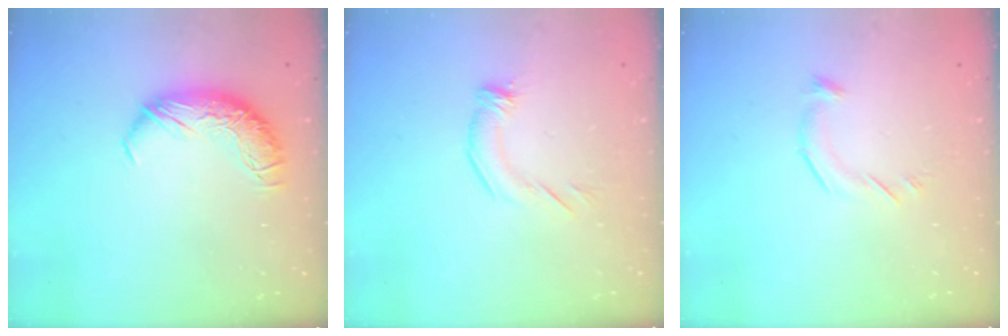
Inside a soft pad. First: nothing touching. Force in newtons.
{"total": 2.8, "press": 2.7, "slide": 0.8}
{"total": 6.7, "press": 6.7, "slide": 0.6}